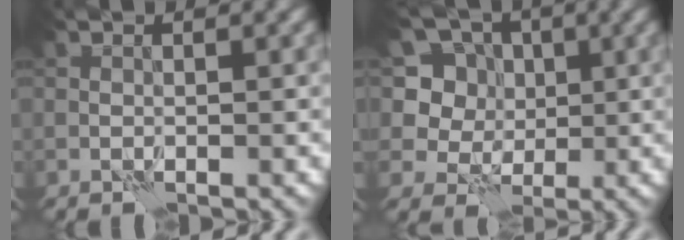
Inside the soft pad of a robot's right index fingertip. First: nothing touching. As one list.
[{"total": 7.3, "force": [2.4, 6.3, 2.8], "torque": [-0.049, 0.004, 0.031]}]